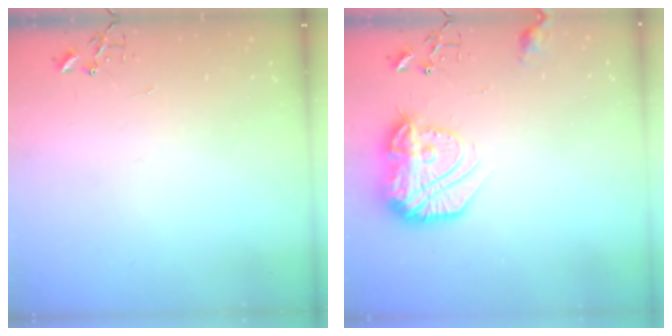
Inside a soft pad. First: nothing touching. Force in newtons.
{"total": 18.4, "press": 18.3, "slide": 1.4}